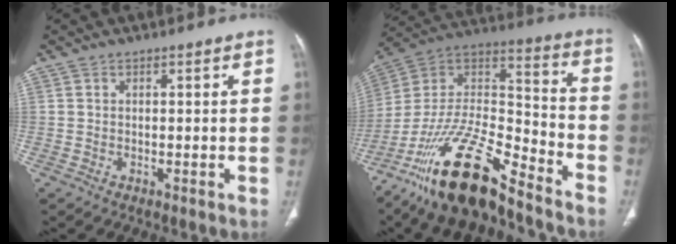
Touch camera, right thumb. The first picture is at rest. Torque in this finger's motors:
{"motor_torque": [2.82, -0.08, 1.62, -1.15, 0.27]}